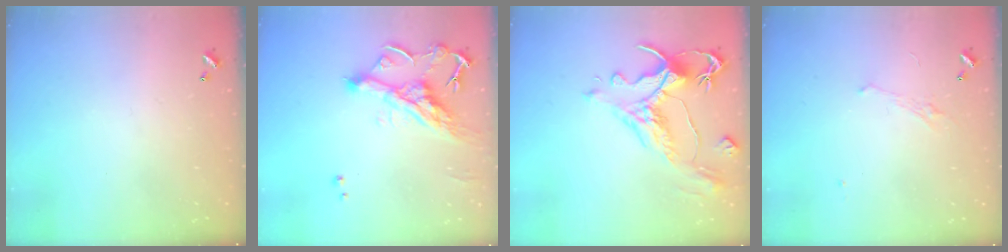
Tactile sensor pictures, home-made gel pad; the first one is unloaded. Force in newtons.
{"total": 8.0, "press": 7.9, "slide": 1.2}
{"total": 1.2, "press": 0.2, "slide": 1.2}
{"total": 1.6, "press": 1.4, "slide": 0.8}